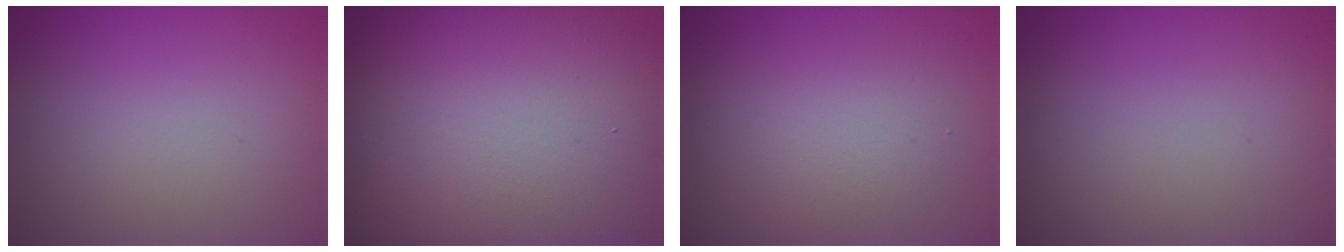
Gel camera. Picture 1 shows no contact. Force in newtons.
{"total": 18.9, "press": 18.8, "slide": 1.2}
{"total": 3.7, "press": 3.7, "slide": 0.2}
{"total": 0.0}